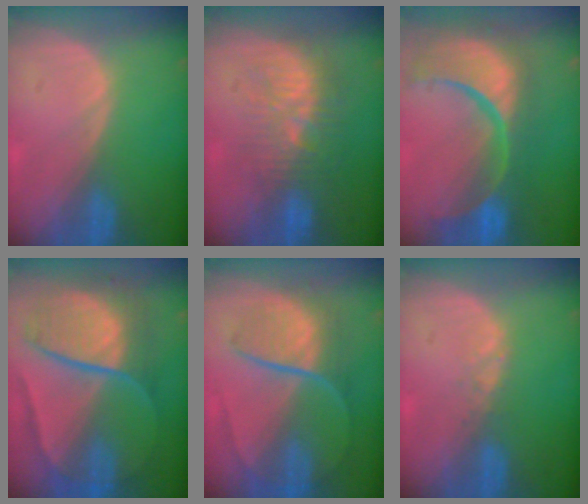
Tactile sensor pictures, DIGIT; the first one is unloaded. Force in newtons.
{"total": 9.2, "press": 8.8, "slide": 2.5}
{"total": 14.8, "press": 11.7, "slide": 9.0}
{"total": 10.4, "press": 10.3, "slide": 1.1}
{"total": 8.8, "press": 7.6, "slide": 4.5}
{"total": 1.0, "press": 1.0, "slide": 0.2}